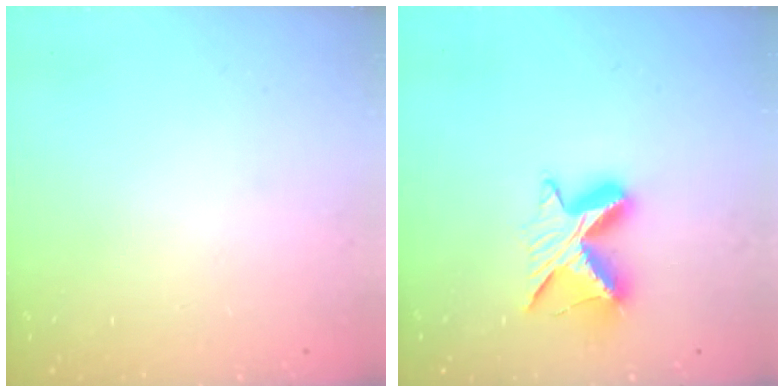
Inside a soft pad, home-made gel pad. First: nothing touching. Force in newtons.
{"total": 9.8, "press": 9.8, "slide": 0.0}